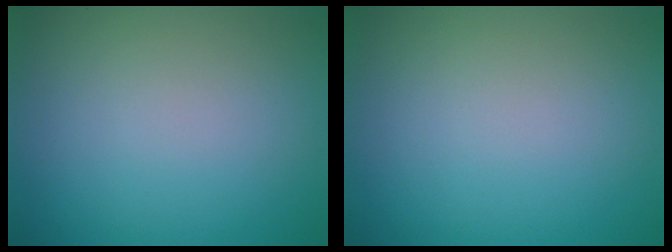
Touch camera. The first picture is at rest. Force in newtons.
{"total": 0.0}